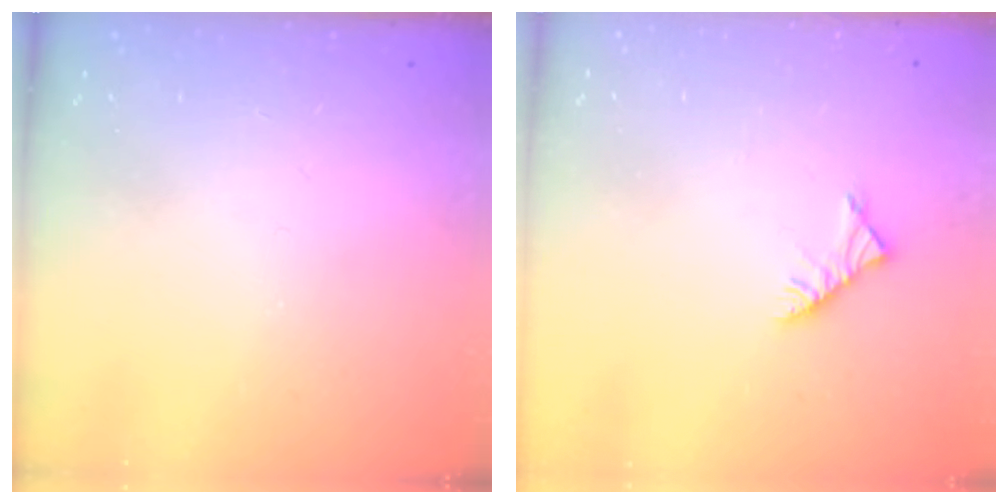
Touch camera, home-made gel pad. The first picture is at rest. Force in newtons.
{"total": 3.4, "press": 3.3, "slide": 0.8}